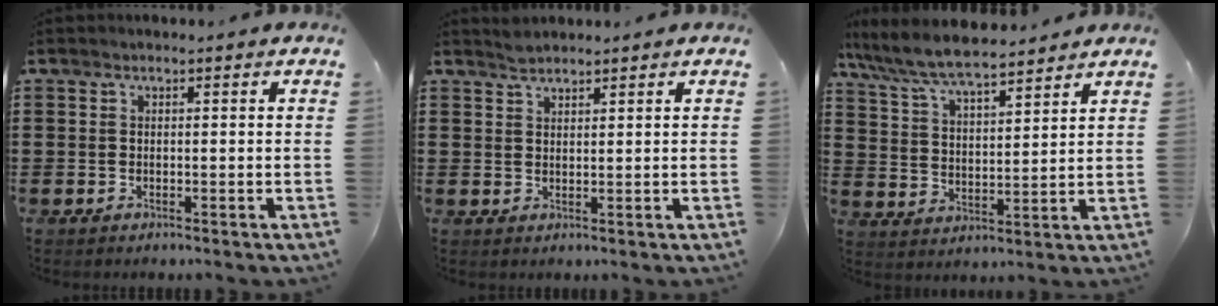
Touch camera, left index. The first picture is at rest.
{"total": 1.6, "force": [1.6, 0.2, 0.2], "torque": [-0.007, 0.000, 0.031]}
{"total": 7.4, "force": [6.7, 0.9, 2.9], "torque": [-0.083, -0.030, 0.118]}